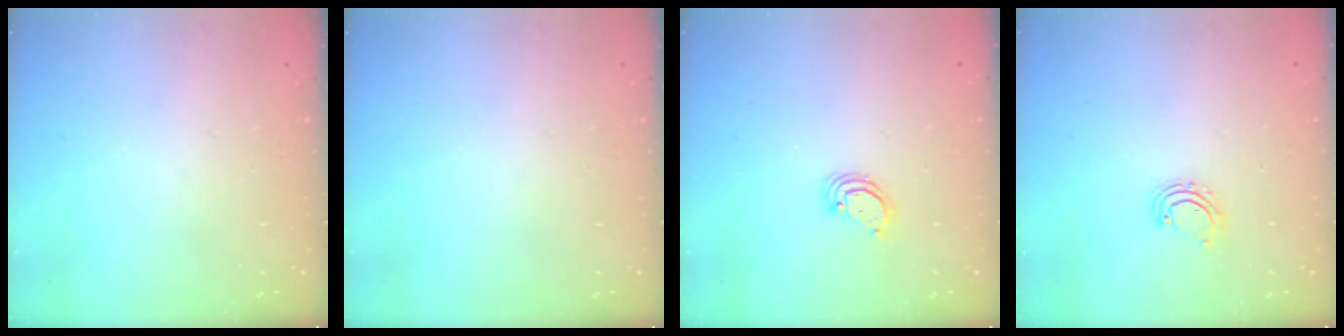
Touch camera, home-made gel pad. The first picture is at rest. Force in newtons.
{"total": 0.0}
{"total": 3.2, "press": 3.2, "slide": 0.2}
{"total": 3.9, "press": 3.9, "slide": 0.2}